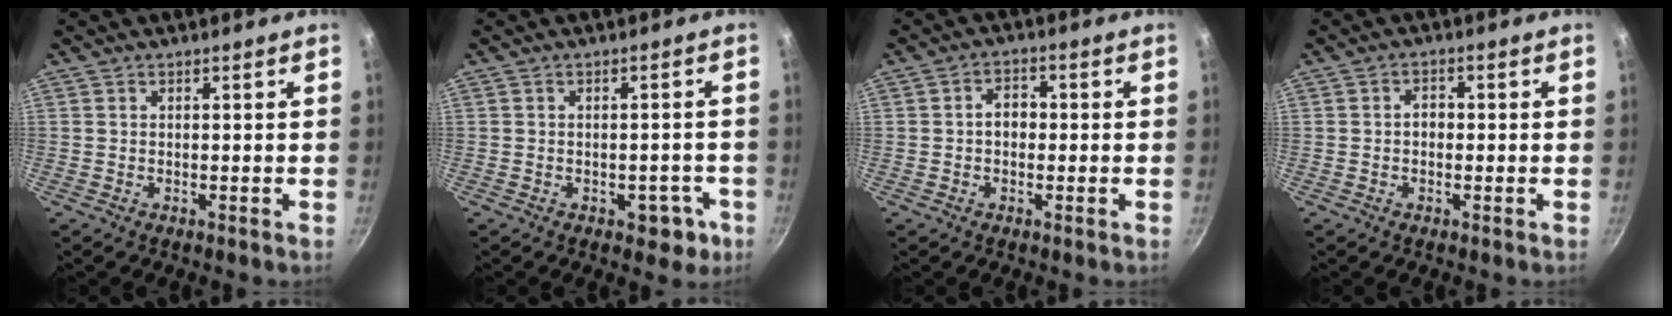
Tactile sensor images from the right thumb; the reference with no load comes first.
{"total": 4.1, "force": [-2.0, 2.6, 2.3], "torque": [-0.005, 0.015, -0.022]}
{"total": 3.8, "force": [-0.1, 2.8, 2.6], "torque": [-0.029, 0.015, -0.009]}
{"total": 2.2, "force": [-0.2, 1.7, 1.4], "torque": [-0.011, 0.012, -0.008]}